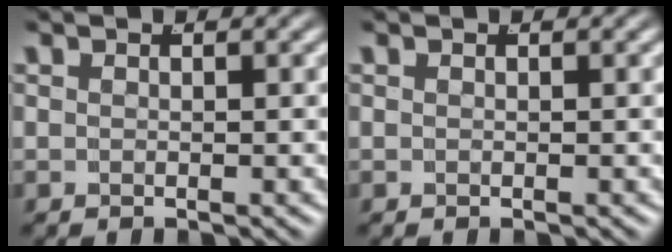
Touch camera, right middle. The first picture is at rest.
{"total": 0.0}